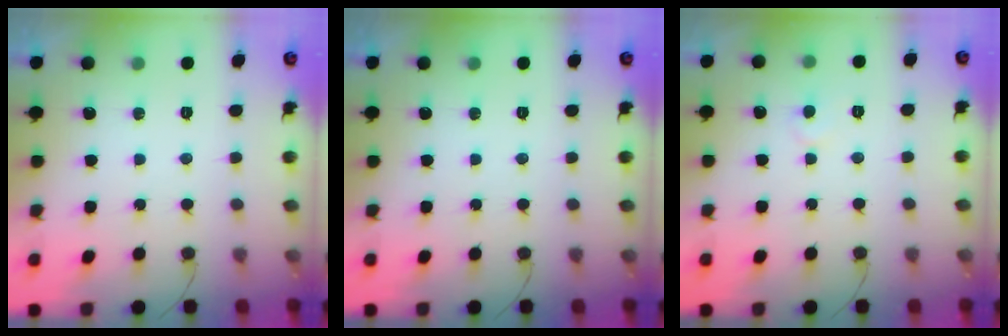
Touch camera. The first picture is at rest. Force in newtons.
{"total": 0.0}
{"total": 5.0, "press": 5.0, "slide": 0.5}